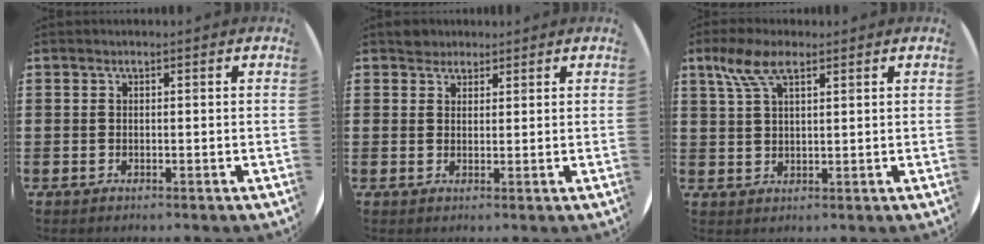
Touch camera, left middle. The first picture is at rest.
{"total": 2.1, "force": [1.9, 0.9, -0.2], "torque": [0.008, 0.003, 0.037]}
{"total": 5.9, "force": [3.3, 2.3, 4.2], "torque": [-0.092, 0.009, 0.059]}